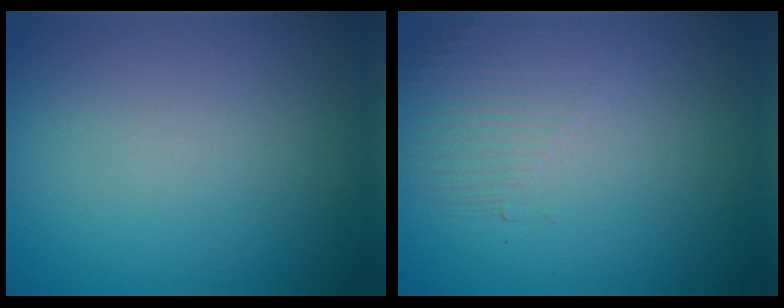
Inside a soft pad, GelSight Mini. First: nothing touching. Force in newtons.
{"total": 1.6, "press": 0.4, "slide": 1.5}